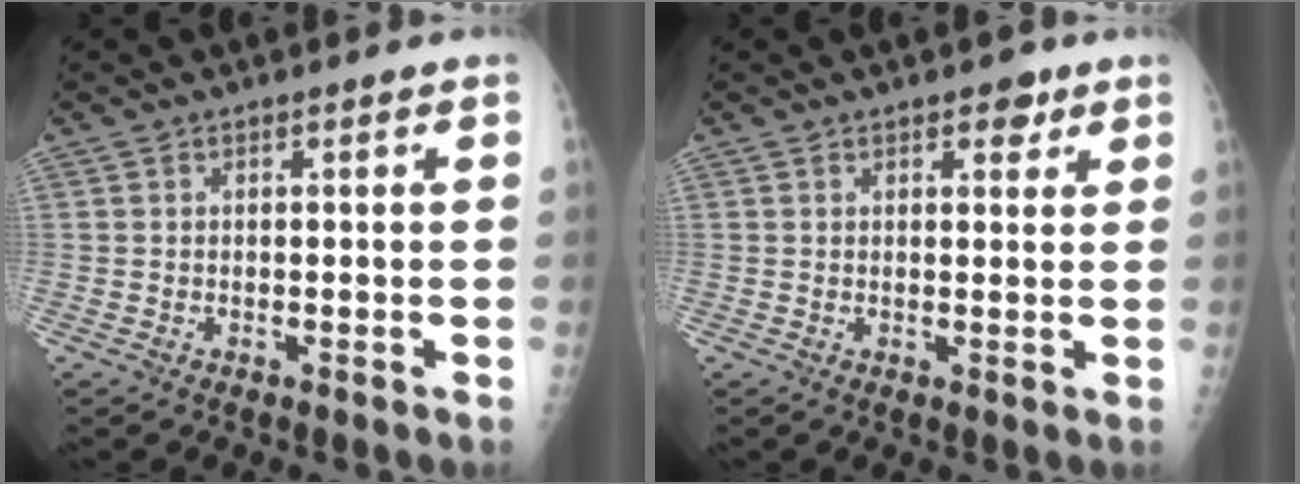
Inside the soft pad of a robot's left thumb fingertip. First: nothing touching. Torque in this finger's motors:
{"motor_torque": [-0.20, -0.09, -0.16, -0.29, 0.04]}